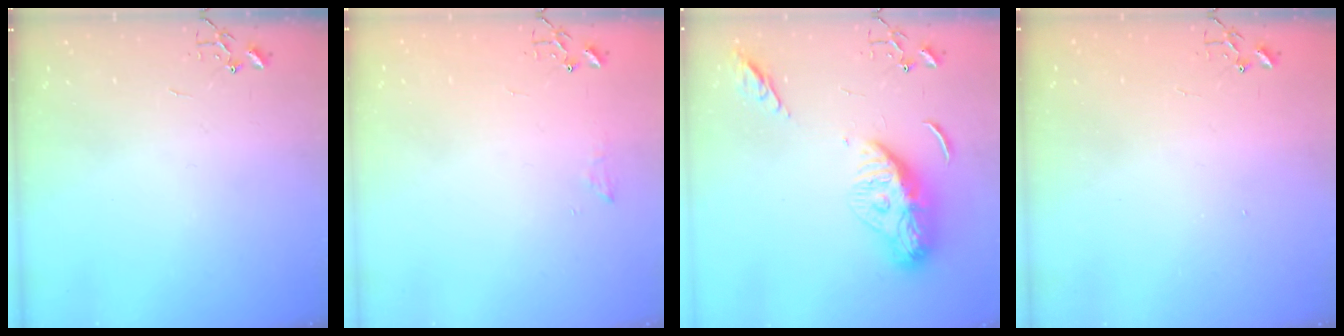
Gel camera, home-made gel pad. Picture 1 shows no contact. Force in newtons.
{"total": 5.9, "press": 5.8, "slide": 0.9}
{"total": 13.6, "press": 13.6, "slide": 1.3}
{"total": 1.2, "press": 1.2, "slide": 0.1}